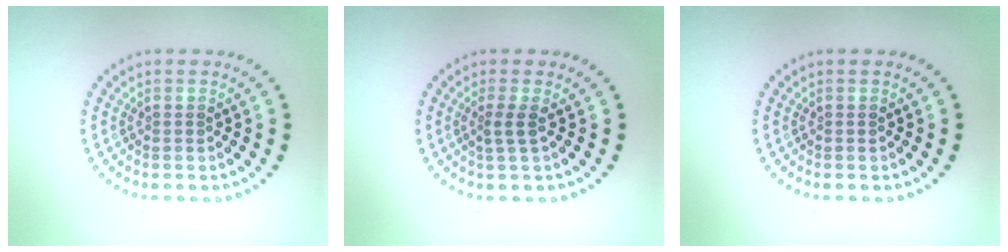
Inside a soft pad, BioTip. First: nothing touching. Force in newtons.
{"total": 1.4, "press": 0.9, "slide": 1.1}
{"total": 0.0}